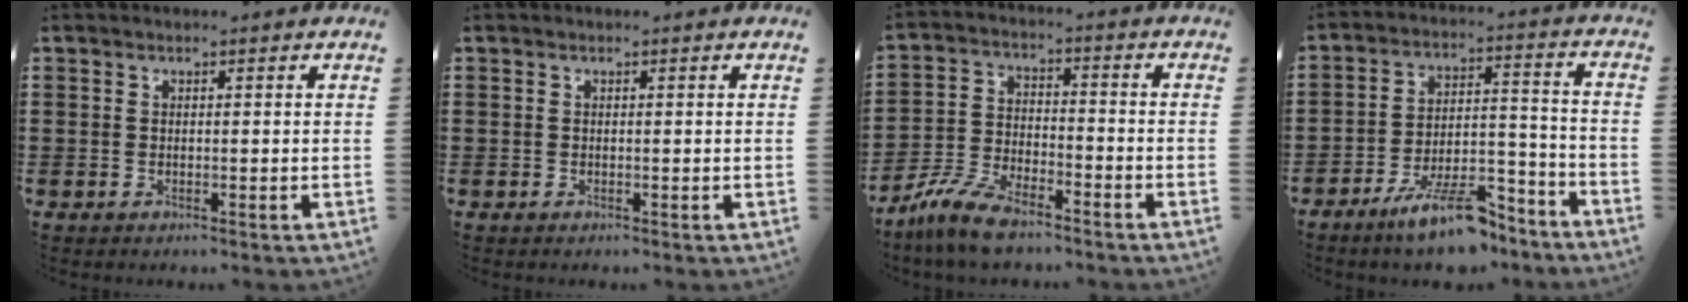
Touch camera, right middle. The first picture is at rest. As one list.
[{"total": 0.0}, {"total": 7.7, "force": [-6.5, 1.9, 3.7], "torque": [-0.089, 0.005, -0.127]}, {"total": 10.5, "force": [-8.2, 2.5, 6.0], "torque": [-0.101, 0.024, -0.149]}]